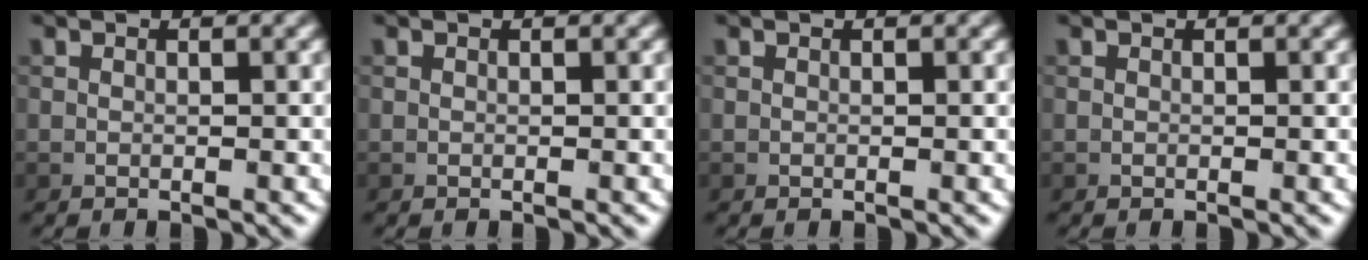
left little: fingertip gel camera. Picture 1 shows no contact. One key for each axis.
{"total": 0.0}
{"total": 0.0}
{"total": 0.0}